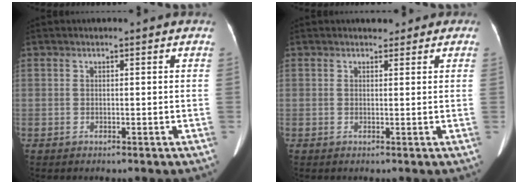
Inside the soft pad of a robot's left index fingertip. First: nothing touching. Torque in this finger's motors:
{"motor_torque": [0.10, -0.35, -0.19, -0.05]}